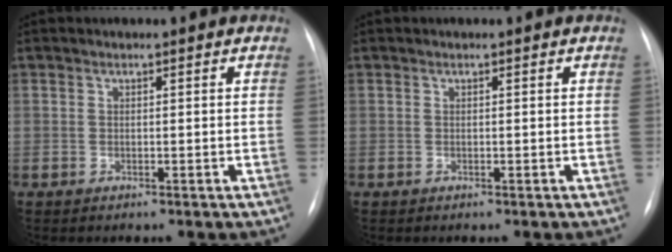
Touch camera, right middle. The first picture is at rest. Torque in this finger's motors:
{"motor_torque": [-0.34, 0.05, -0.01, 0.00]}